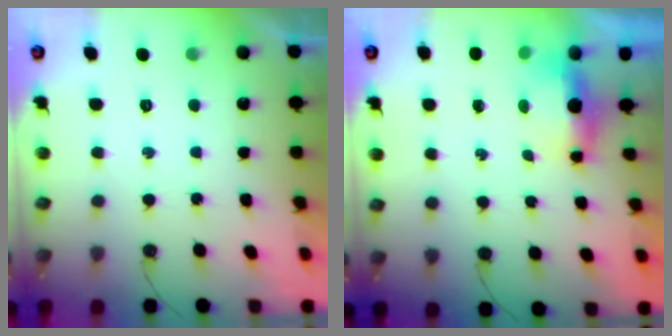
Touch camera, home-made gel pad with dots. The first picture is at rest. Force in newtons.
{"total": 5.1, "press": 5.0, "slide": 1.1}